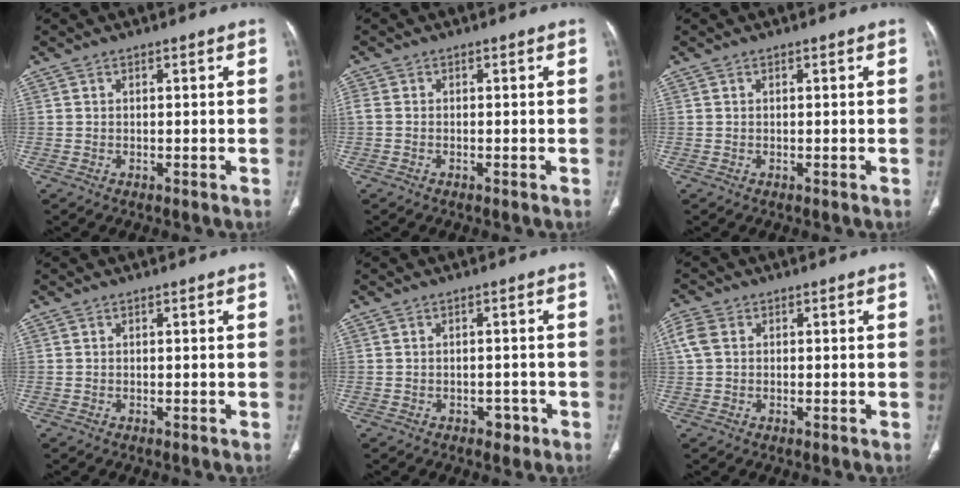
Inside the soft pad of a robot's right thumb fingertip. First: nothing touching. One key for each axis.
{"total": 1.2, "fx": -0.3, "fy": 0.9, "fz": 0.8, "tx": -0.022, "ty": -0.002, "tz": -0.009}
{"total": 0.0}
{"total": 0.0}
{"total": 2.1, "fx": -1.2, "fy": 1.5, "fz": 0.9, "tx": -0.002, "ty": 0.008, "tz": -0.014}
{"total": 3.7, "fx": 0.7, "fy": 2.8, "fz": 2.3, "tx": -0.064, "ty": 0.010, "tz": 0.011}